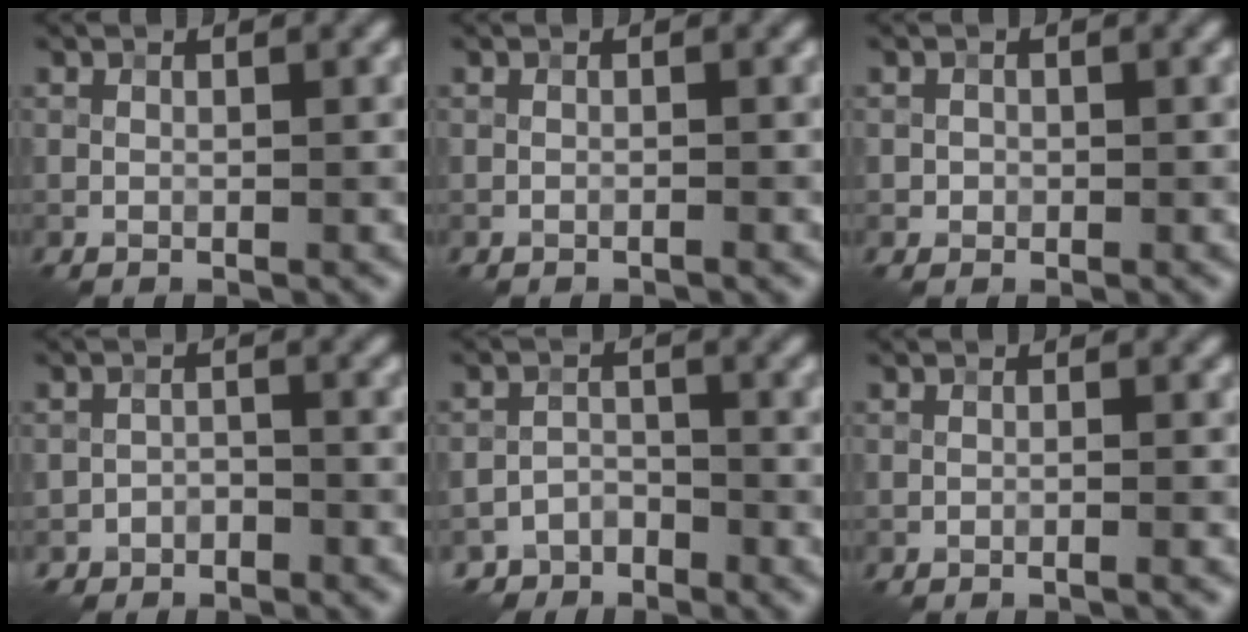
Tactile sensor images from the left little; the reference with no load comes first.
{"total": 0.0}
{"total": 0.7, "force": [-0.1, 0.7, 0.0], "torque": [0.004, -0.004, -0.001]}
{"total": 2.1, "force": [-1.8, 1.2, 0.0], "torque": [0.003, 0.014, -0.032]}
{"total": 4.3, "force": [-3.7, 2.2, 0.1], "torque": [0.016, 0.003, -0.060]}
{"total": 0.7, "force": [-0.4, 0.2, 0.6], "torque": [-0.003, 0.003, -0.012]}